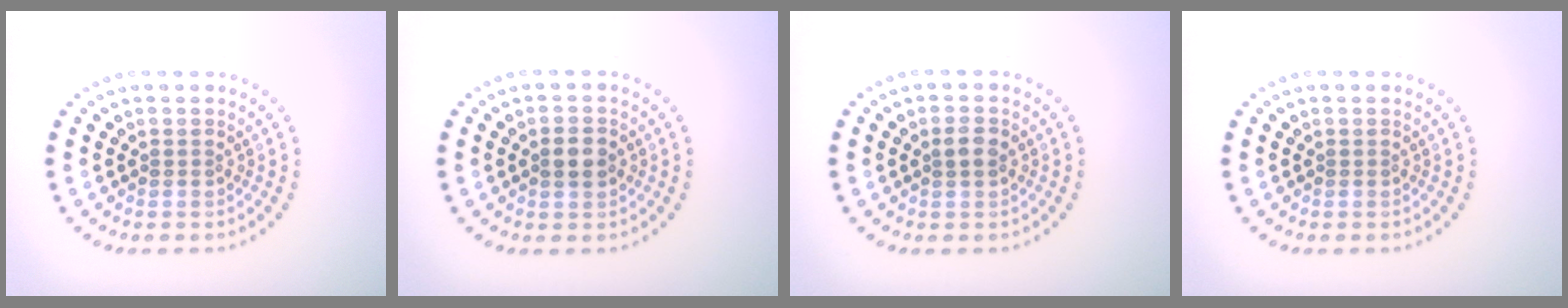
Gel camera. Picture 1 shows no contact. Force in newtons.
{"total": 2.4, "press": 2.4, "slide": 0.2}
{"total": 1.7, "press": 1.7, "slide": 0.1}
{"total": 0.0}